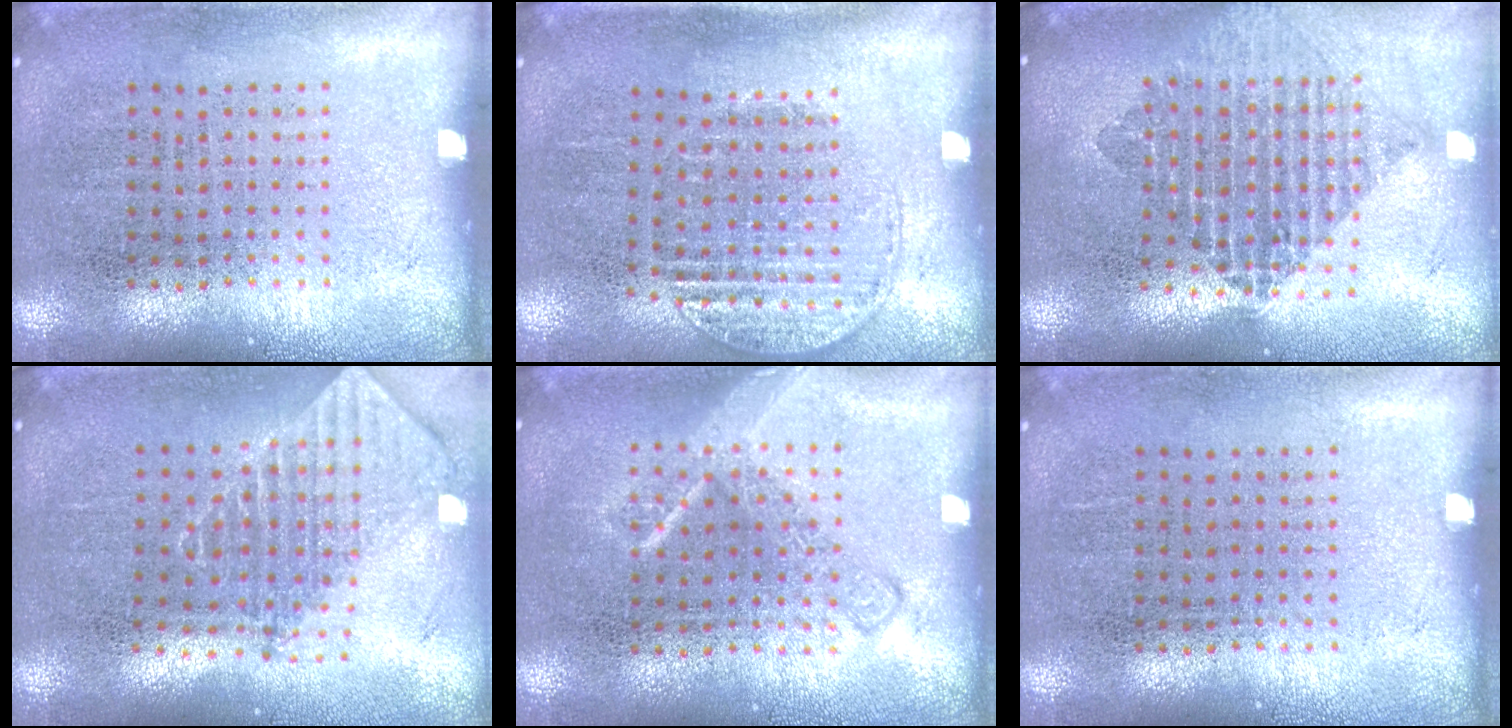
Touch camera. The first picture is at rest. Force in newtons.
{"total": 1.3, "press": 1.1, "slide": 0.7}
{"total": 2.1, "press": 1.7, "slide": 1.2}
{"total": 2.0, "press": 1.6, "slide": 1.3}
{"total": 2.1, "press": 2.1, "slide": 0.3}
{"total": 0.0}